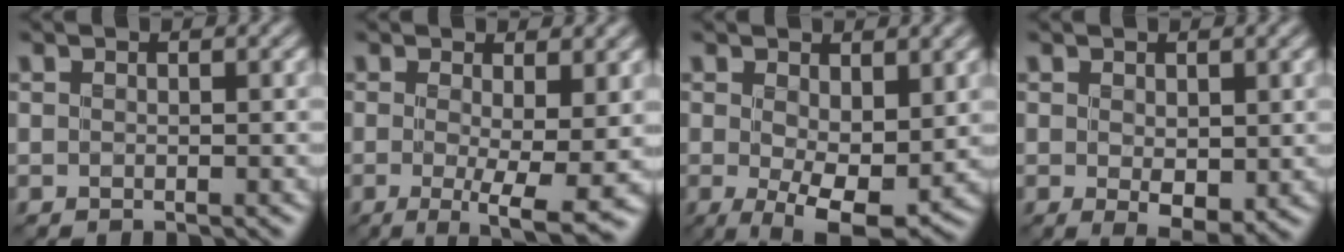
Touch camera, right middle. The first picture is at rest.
{"total": 5.7, "force": [-0.6, 1.1, 5.6], "torque": [-0.082, -0.016, -0.010]}
{"total": 6.8, "force": [0.0, 3.0, 6.1], "torque": [-0.103, -0.013, 0.004]}
{"total": 2.6, "force": [0.2, 1.3, 2.3], "torque": [-0.042, -0.008, 0.010]}